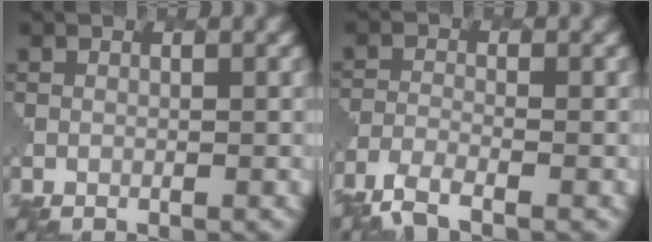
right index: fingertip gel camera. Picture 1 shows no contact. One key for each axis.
{"total": 3.4, "fx": -2.8, "fy": 0.8, "fz": 1.8, "tx": -0.042, "ty": -0.012, "tz": -0.064}